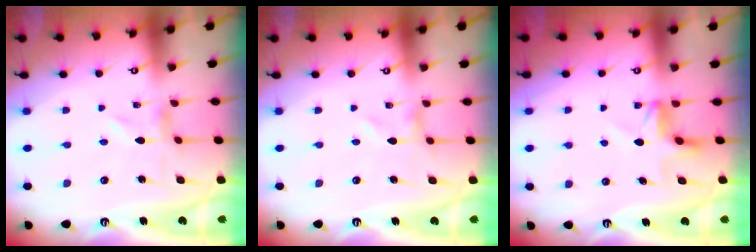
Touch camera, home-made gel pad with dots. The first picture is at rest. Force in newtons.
{"total": 0.0}
{"total": 5.1, "press": 4.7, "slide": 2.1}